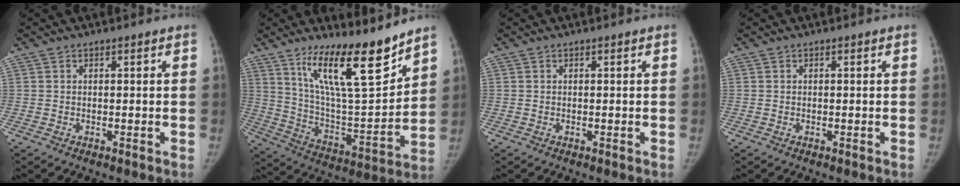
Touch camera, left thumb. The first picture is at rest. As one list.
[{"total": 19.4, "force": [13.6, 4.3, 13.2], "torque": [-0.184, -0.091, 0.240]}, {"total": 0.0}, {"total": 0.0}]